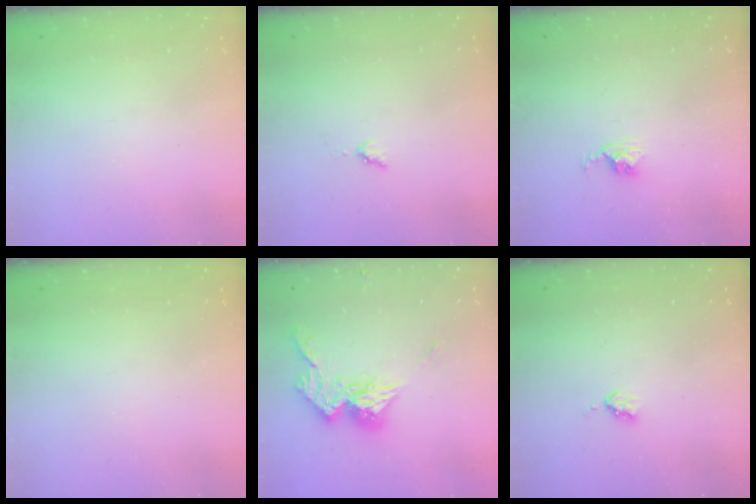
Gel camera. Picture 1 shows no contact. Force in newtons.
{"total": 2.8, "press": 2.8, "slide": 0.4}
{"total": 2.5, "press": 2.5, "slide": 0.4}
{"total": 0.0}
{"total": 12.8, "press": 12.7, "slide": 1.1}
{"total": 2.7, "press": 2.6, "slide": 0.5}